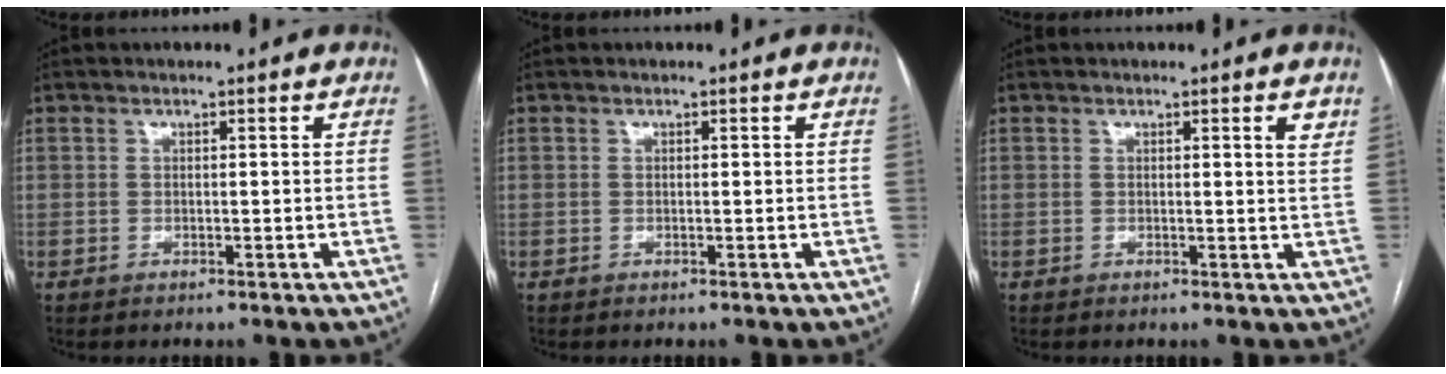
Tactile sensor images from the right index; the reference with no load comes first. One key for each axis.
{"total": 0.0}
{"total": 2.2, "fx": 1.2, "fy": 0.1, "fz": 1.8, "tx": -0.022, "ty": -0.004, "tz": 0.014}